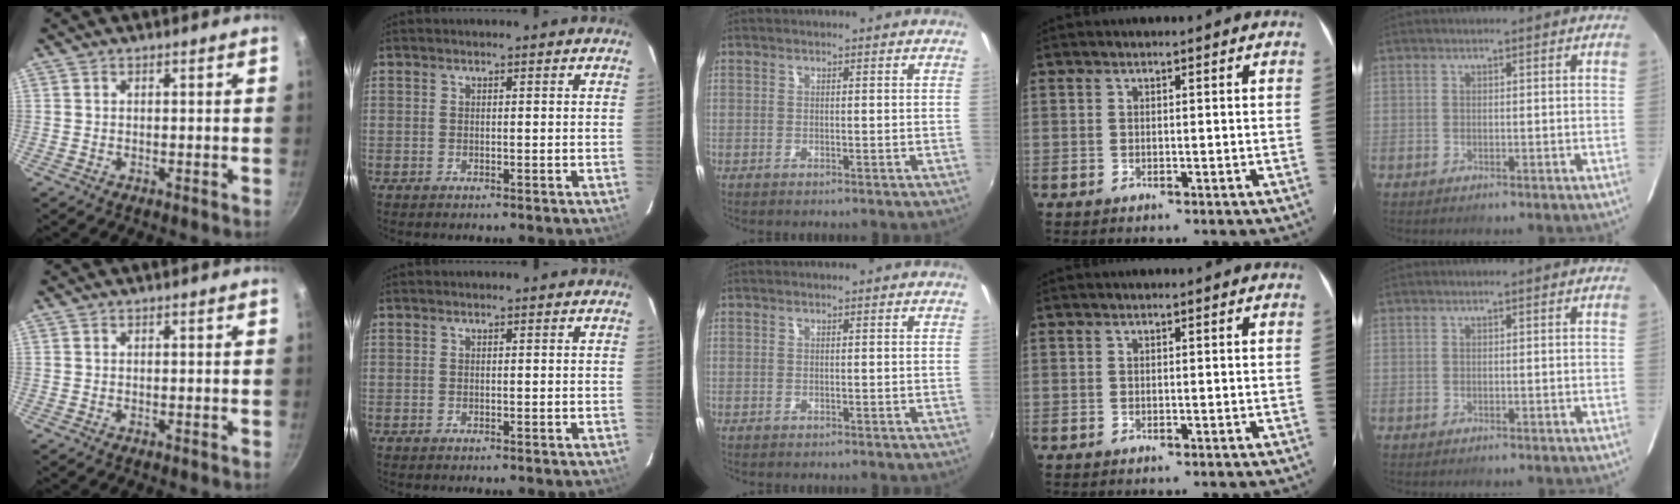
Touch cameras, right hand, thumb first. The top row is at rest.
{}